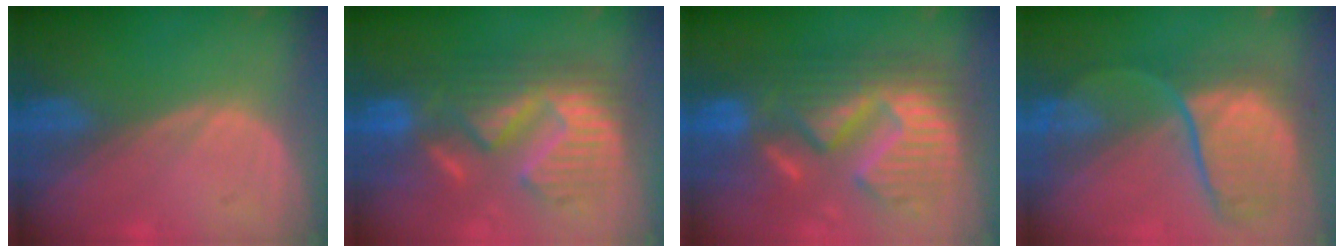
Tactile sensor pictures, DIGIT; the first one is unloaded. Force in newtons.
{"total": 11.5, "press": 11.4, "slide": 1.0}
{"total": 13.2, "press": 13.2, "slide": 1.2}
{"total": 9.1, "press": 8.7, "slide": 2.9}